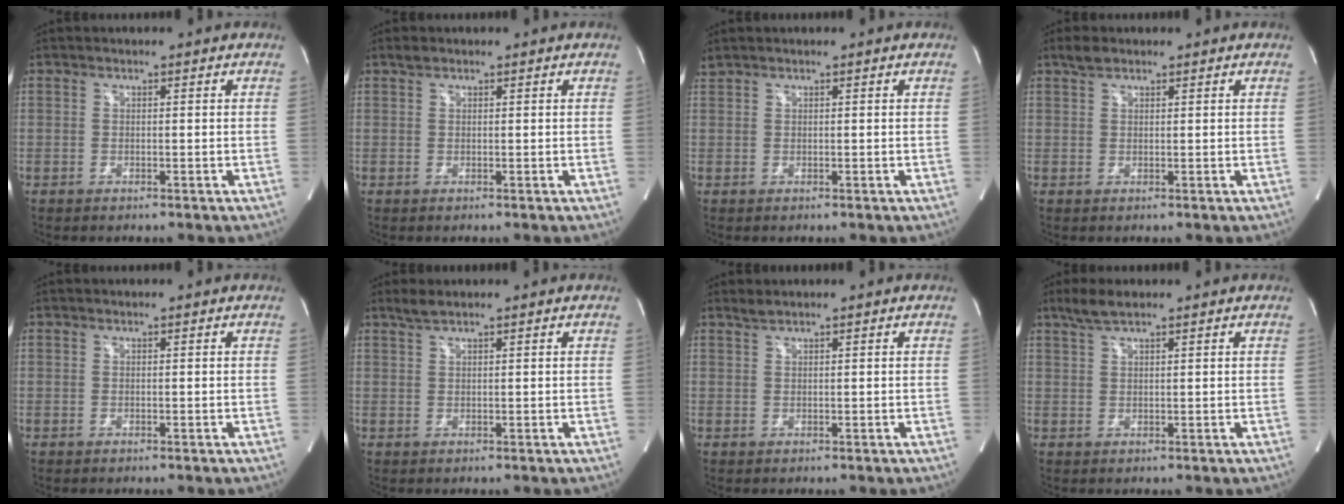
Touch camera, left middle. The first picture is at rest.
{"total": 0.8, "force": [0.7, 0.4, 0.3], "torque": [-0.010, 0.007, 0.013]}
{"total": 0.8, "force": [0.7, -0.1, 0.2], "torque": [-0.016, 0.018, 0.024]}
{"total": 1.9, "force": [1.5, 0.8, 0.8], "torque": [-0.023, 0.008, 0.029]}
{"total": 0.0}
{"total": 1.7, "force": [1.4, 0.0, 0.9], "torque": [-0.024, 0.007, 0.032]}
{"total": 1.0, "force": [0.9, -0.1, 0.3], "torque": [-0.011, 0.004, 0.024]}
{"total": 3.3, "force": [2.5, 0.5, 2.1], "torque": [-0.052, 0.010, 0.053]}